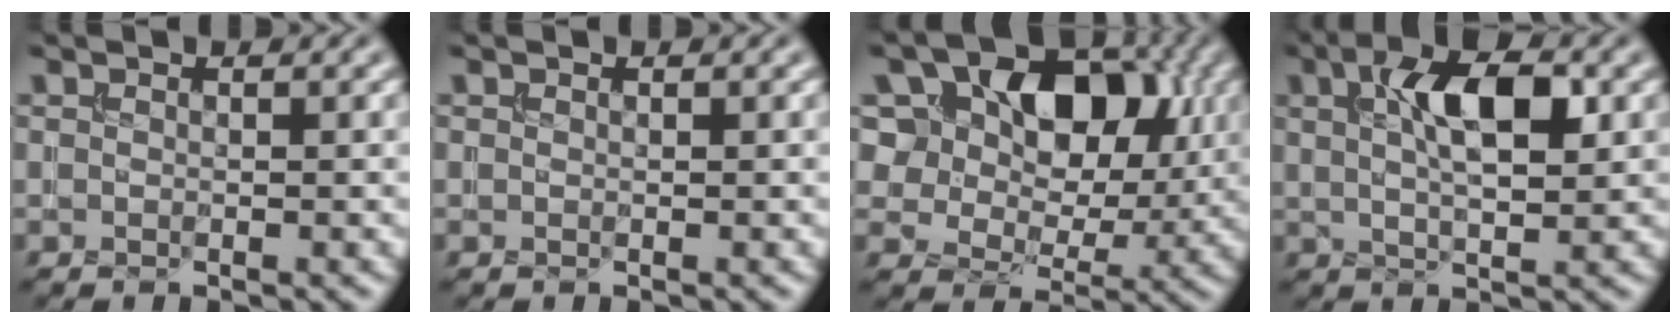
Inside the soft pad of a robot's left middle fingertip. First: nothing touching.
{"total": 0.0}
{"total": 16.7, "force": [6.9, 11.2, 10.3], "torque": [-0.176, 0.059, 0.111]}
{"total": 6.7, "force": [2.2, 2.6, 5.7], "torque": [-0.097, 0.007, 0.033]}